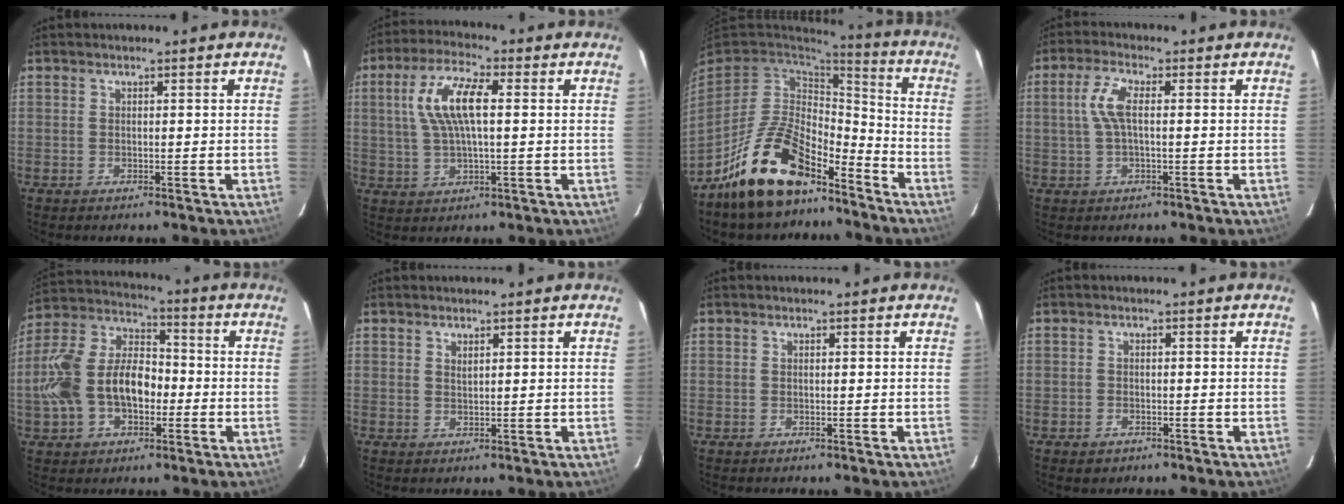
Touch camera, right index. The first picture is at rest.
{"total": 10.2, "force": [1.8, 3.5, 9.4], "torque": [-0.189, 0.016, 0.037]}
{"total": 17.6, "force": [-12.1, 8.1, 9.9], "torque": [-0.206, 0.011, -0.203]}
{"total": 5.3, "force": [0.4, 1.6, 5.0], "torque": [-0.104, 0.009, 0.011]}
{"total": 16.8, "force": [-3.3, 10.8, 12.4], "torque": [-0.271, 0.022, -0.058]}
{"total": 1.0, "force": [0.7, 0.3, 0.6], "torque": [-0.010, 0.001, 0.013]}
{"total": 0.0}
{"total": 1.8, "force": [-1.2, 1.3, 0.4], "torque": [-0.010, -0.001, -0.015]}